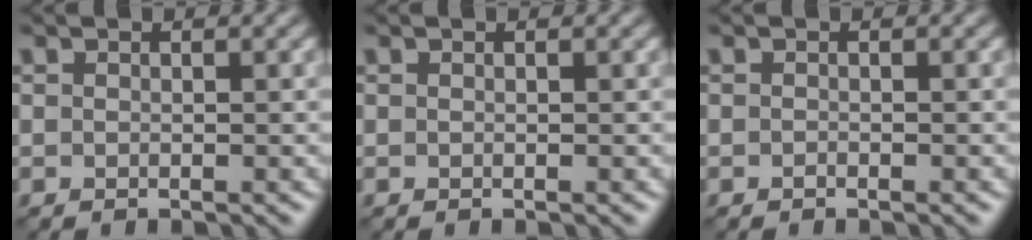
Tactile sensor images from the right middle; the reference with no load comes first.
{"total": 0.0}
{"total": 0.0}